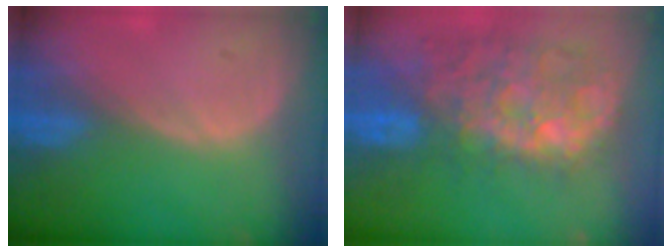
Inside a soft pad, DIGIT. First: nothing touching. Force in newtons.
{"total": 12.0, "press": 11.1, "slide": 4.7}